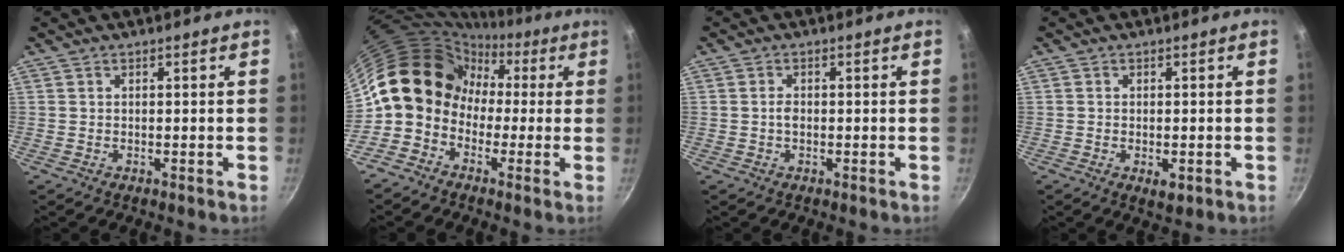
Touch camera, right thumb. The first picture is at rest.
{"total": 14.0, "force": [-0.8, 12.0, 7.1], "torque": [-0.083, 0.048, -0.036]}
{"total": 1.5, "force": [-0.3, 0.9, 1.1], "torque": [-0.020, 0.005, -0.006]}
{"total": 2.7, "force": [-0.9, 1.4, 2.2], "torque": [-0.035, -0.007, -0.011]}